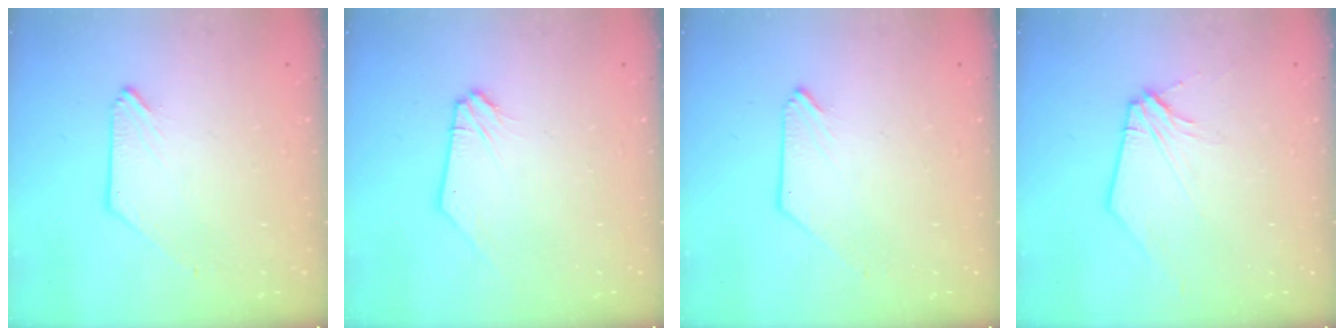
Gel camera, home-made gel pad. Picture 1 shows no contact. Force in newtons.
{"total": 0.8, "press": 0.7, "slide": 0.1}
{"total": 0.0}
{"total": 2.9, "press": 2.8, "slide": 0.5}